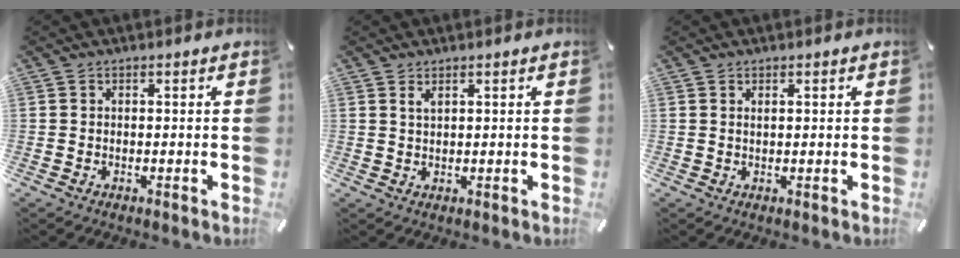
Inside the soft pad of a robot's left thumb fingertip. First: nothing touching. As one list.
[{"total": 1.4, "force": [1.0, 0.4, 1.0], "torque": [-0.021, -0.002, 0.019]}, {"total": 0.7, "force": [0.3, 0.2, 0.6], "torque": [-0.012, 0.000, 0.006]}]